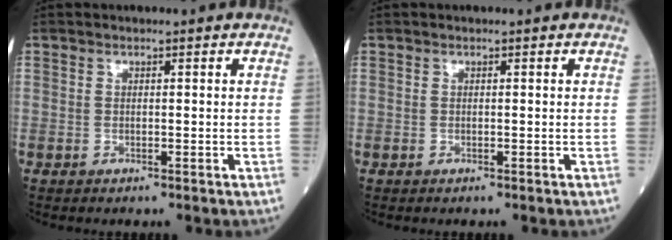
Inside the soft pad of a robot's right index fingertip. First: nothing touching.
{"total": 0.0}